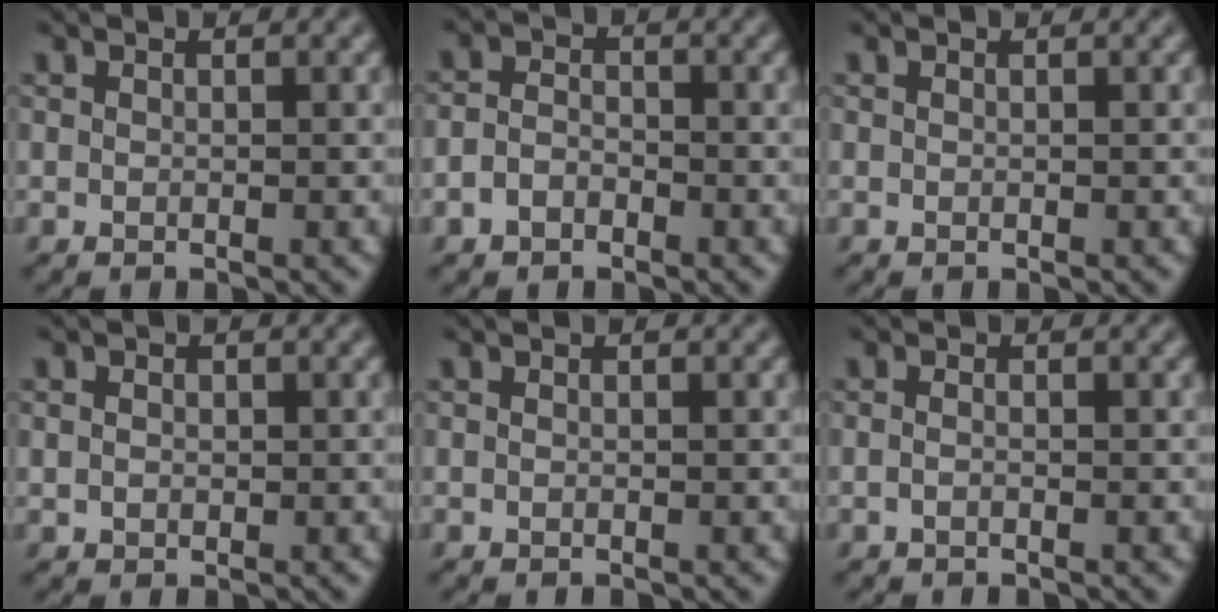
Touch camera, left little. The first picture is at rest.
{"total": 2.1, "force": [-1.2, 1.5, 0.9], "torque": [-0.020, 0.002, -0.027]}
{"total": 0.0}
{"total": 0.9, "force": [0.1, 0.8, 0.4], "torque": [-0.007, 0.003, 0.000]}
{"total": 0.0}
{"total": 0.7, "force": [-0.4, 0.2, 0.5], "torque": [-0.016, 0.001, -0.008]}